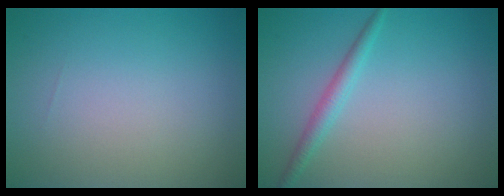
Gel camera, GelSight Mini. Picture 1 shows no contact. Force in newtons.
{"total": 1.8, "press": 1.8, "slide": 0.0}